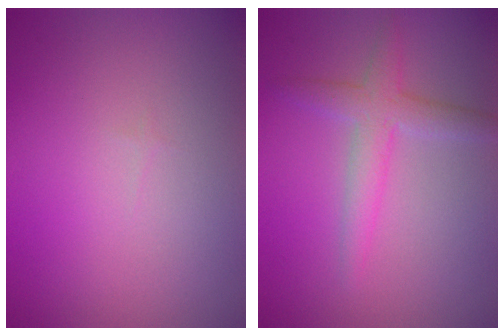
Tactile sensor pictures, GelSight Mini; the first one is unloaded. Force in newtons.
{"total": 2.9, "press": 2.9, "slide": 0.0}